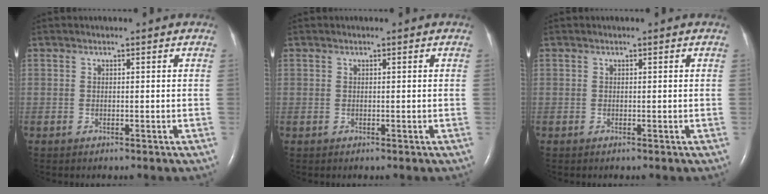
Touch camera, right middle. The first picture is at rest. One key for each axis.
{"total": 0.0}
{"total": 0.0}